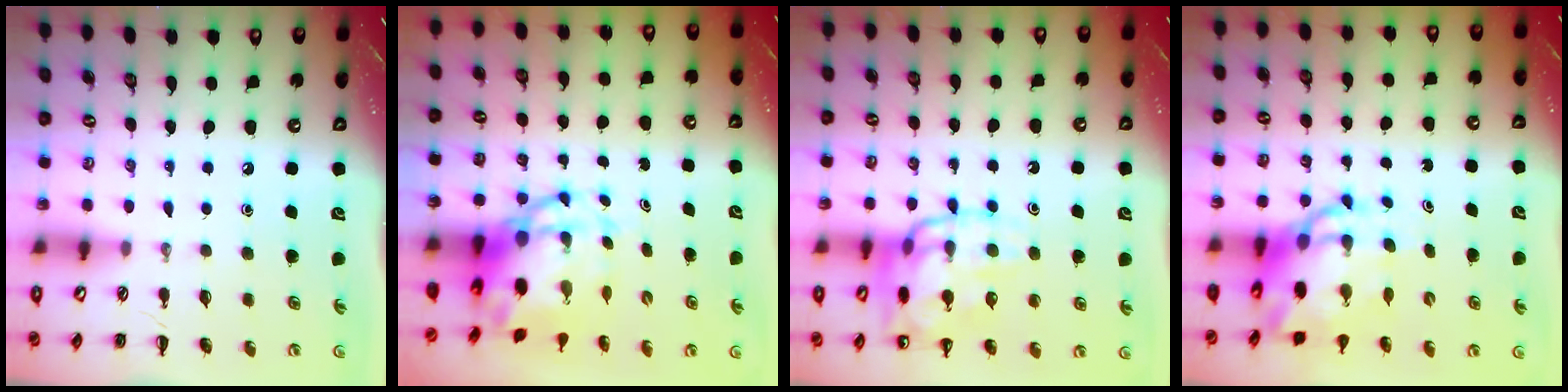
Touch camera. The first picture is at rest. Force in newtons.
{"total": 8.1, "press": 7.8, "slide": 2.0}
{"total": 16.1, "press": 16.0, "slide": 1.9}
{"total": 10.2, "press": 9.9, "slide": 2.7}